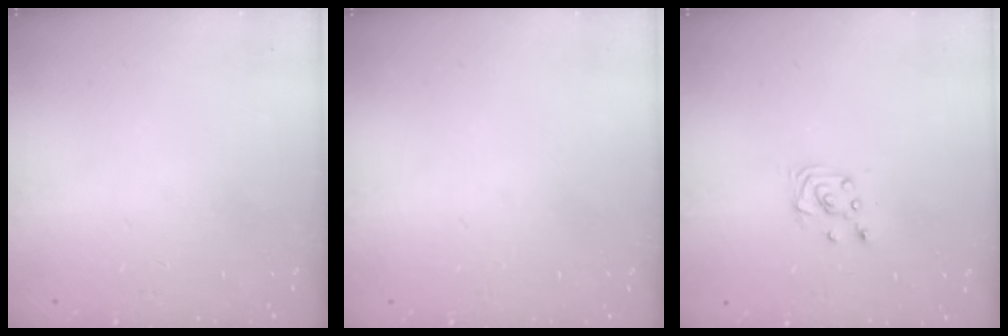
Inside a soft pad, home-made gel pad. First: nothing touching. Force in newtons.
{"total": 0.0}
{"total": 3.6, "press": 3.6, "slide": 0.3}